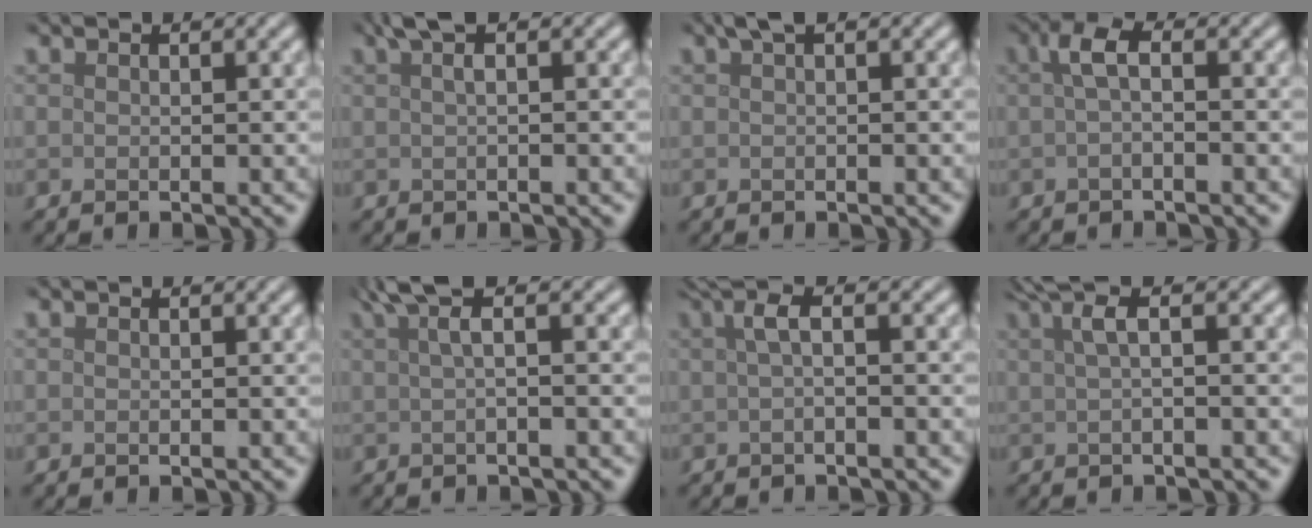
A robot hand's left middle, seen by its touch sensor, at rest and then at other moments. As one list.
[{"total": 2.2, "force": [1.0, 0.6, 1.9], "torque": [-0.028, 0.006, 0.013]}, {"total": 1.1, "force": [0.5, 0.2, 0.9], "torque": [-0.017, 0.007, 0.009]}, {"total": 2.3, "force": [0.2, 0.7, 2.2], "torque": [-0.044, 0.007, -0.001]}, {"total": 0.0}, {"total": 3.1, "force": [1.2, 0.9, 2.8], "torque": [-0.042, 0.005, 0.013]}, {"total": 2.7, "force": [0.4, 0.7, 2.5], "torque": [-0.044, 0.010, 0.004]}, {"total": 3.2, "force": [0.9, 1.0, 2.9], "torque": [-0.043, 0.009, 0.010]}]